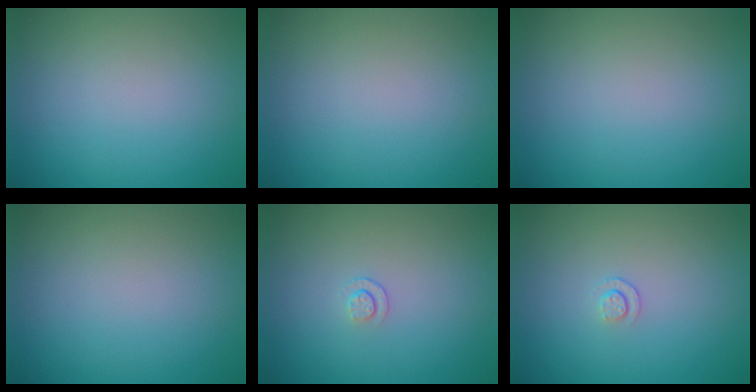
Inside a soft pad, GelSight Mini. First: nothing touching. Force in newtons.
{"total": 0.0}
{"total": 0.0}
{"total": 0.0}
{"total": 0.8, "press": 0.5, "slide": 0.7}
{"total": 0.8, "press": 0.5, "slide": 0.7}